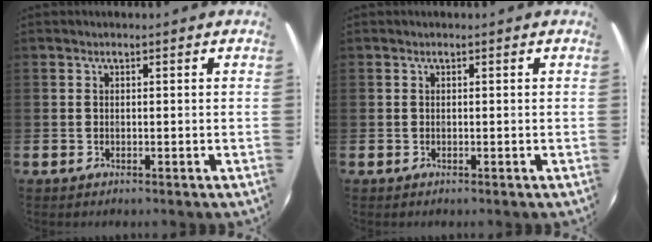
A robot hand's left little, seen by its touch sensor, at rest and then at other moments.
{"total": 0.0}